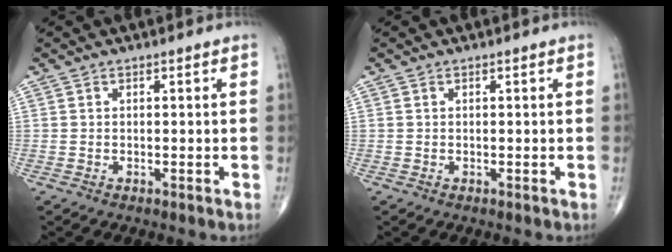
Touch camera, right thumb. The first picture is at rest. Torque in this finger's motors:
{"motor_torque": [0.27, -0.48, -0.48, -0.21, -0.02]}